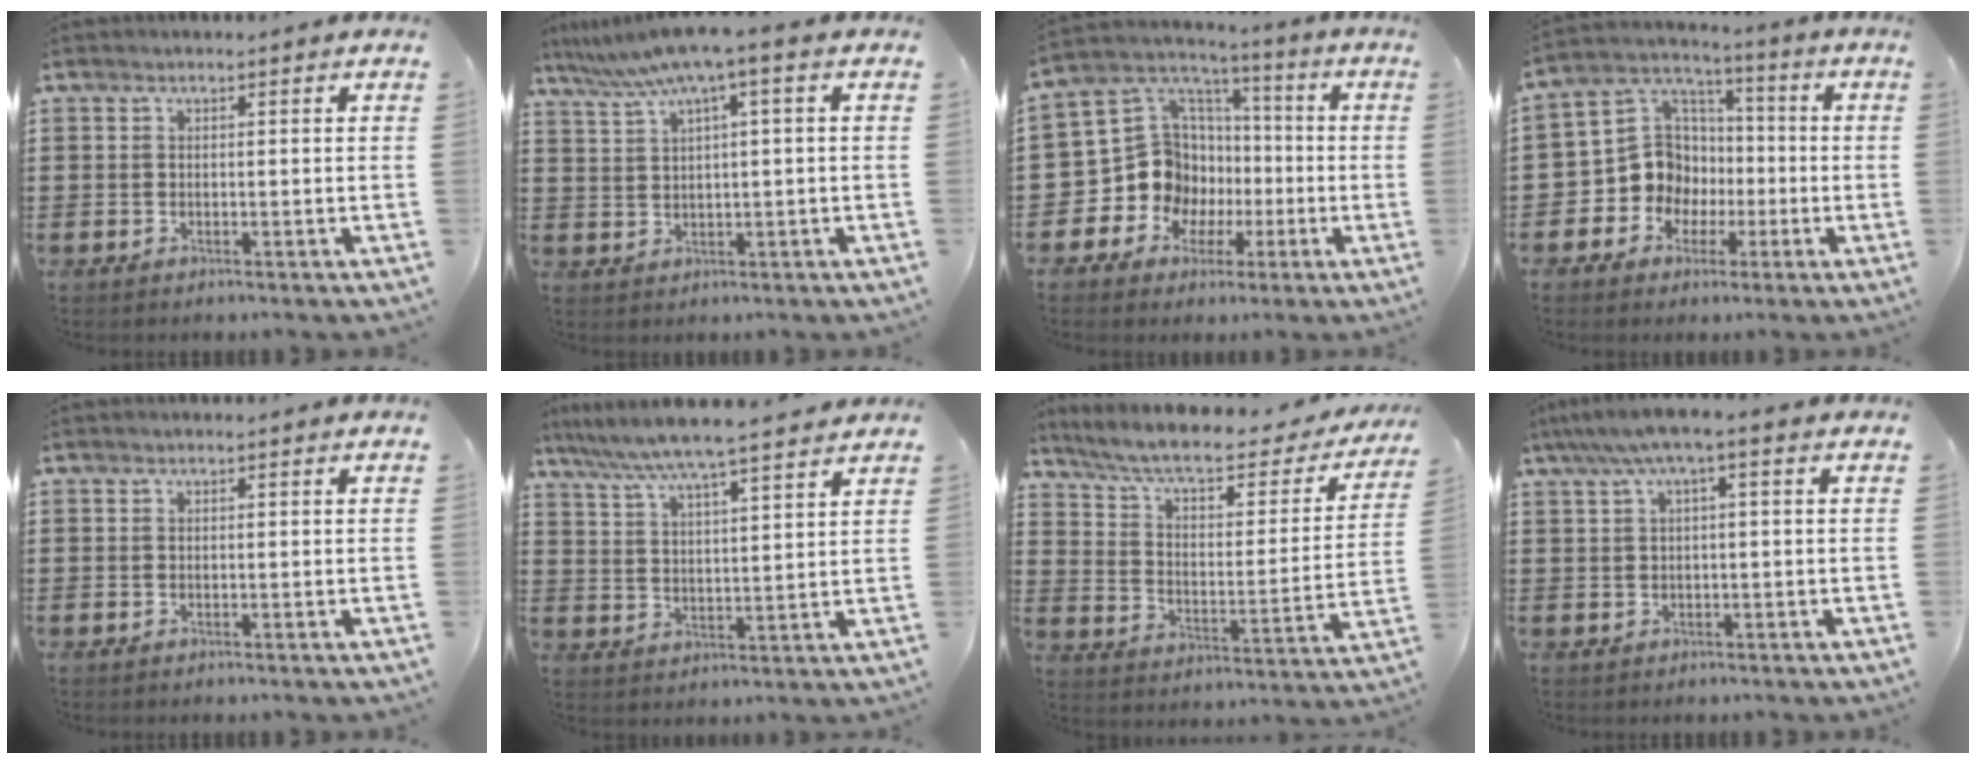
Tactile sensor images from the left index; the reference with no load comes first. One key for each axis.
{"total": 5.6, "fx": 2.8, "fy": -0.2, "fz": 4.8, "tx": -0.107, "ty": -0.018, "tz": 0.043}
{"total": 12.1, "fx": -2.0, "fy": 11.1, "fz": 4.4, "tx": -0.147, "ty": -0.010, "tz": -0.029}
{"total": 10.7, "fx": -1.8, "fy": 9.9, "fz": 3.5, "tx": -0.121, "ty": 0.004, "tz": -0.031}
{"total": 0.0}
{"total": 6.2, "fx": 5.6, "fy": -0.3, "fz": 2.7, "tx": -0.074, "ty": -0.031, "tz": 0.093}
{"total": 7.4, "fx": 5.9, "fy": 1.4, "fz": 4.3, "tx": -0.107, "ty": -0.035, "tz": 0.097}
{"total": 3.1, "fx": -0.1, "fy": 0.4, "fz": 3.1, "tx": -0.064, "ty": 0.001, "tz": -0.007}